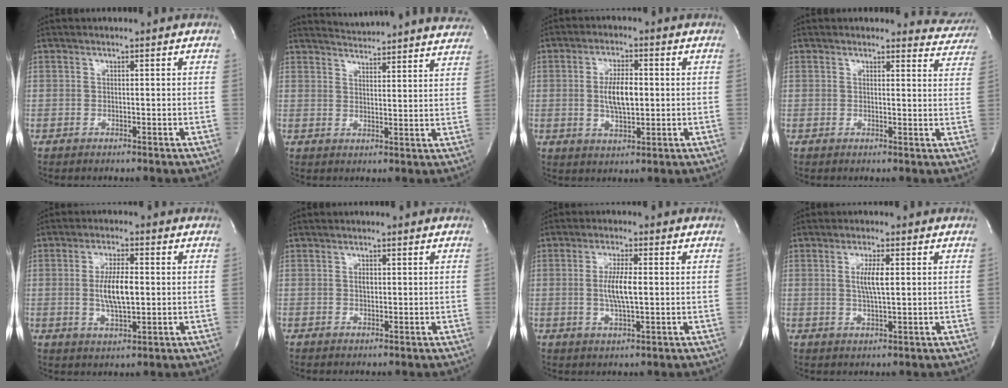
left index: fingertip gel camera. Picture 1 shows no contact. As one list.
[{"total": 19.9, "force": [19.2, 0.9, 5.0], "torque": [-0.077, -0.059, 0.229]}, {"total": 6.4, "force": [0.2, 2.3, 6.0], "torque": [-0.117, 0.001, 0.004]}, {"total": 5.7, "force": [5.5, 1.5, -0.8], "torque": [0.030, -0.032, 0.029]}, {"total": 6.9, "force": [0.0, 2.0, 6.6], "torque": [-0.133, -0.002, 0.003]}, {"total": 1.0, "force": [0.2, 0.6, 0.8], "torque": [-0.016, 0.000, 0.004]}, {"total": 5.4, "force": [0.0, 0.9, 5.3], "torque": [-0.111, -0.003, -0.001]}, {"total": 4.2, "force": [0.7, 0.6, 4.1], "torque": [-0.080, -0.003, 0.012]}]